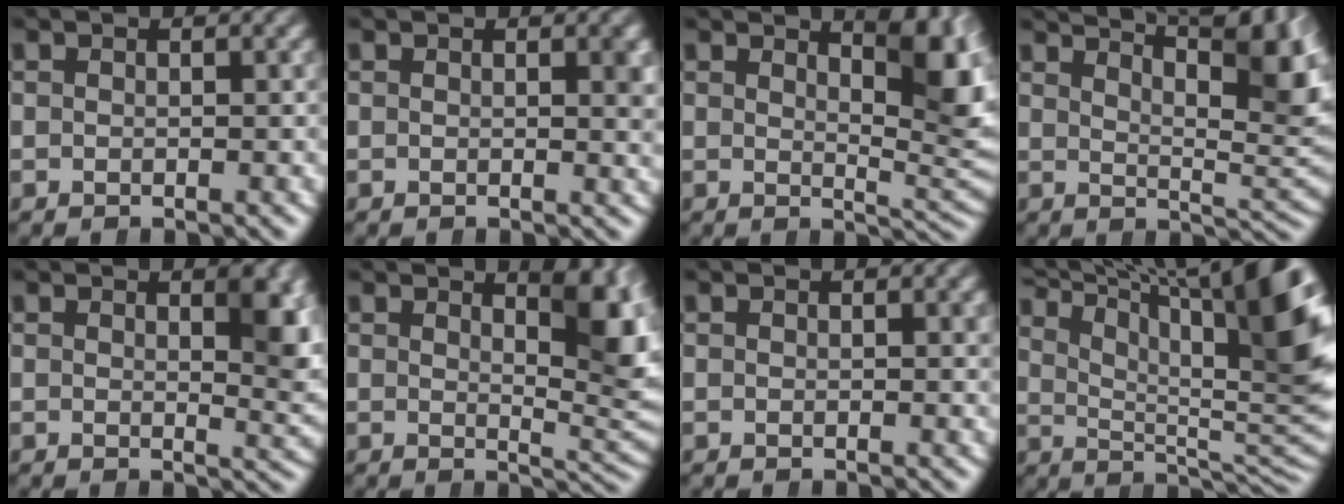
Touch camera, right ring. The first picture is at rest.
{"total": 1.1, "force": [0.4, 0.2, 1.1], "torque": [-0.011, -0.006, 0.005]}
{"total": 7.1, "force": [2.4, 1.9, 6.4], "torque": [-0.069, -0.018, 0.043]}
{"total": 13.1, "force": [7.2, 4.7, 9.9], "torque": [-0.109, 0.015, 0.104]}
{"total": 3.7, "force": [1.0, 1.1, 3.4], "torque": [-0.034, -0.010, 0.017]}
{"total": 6.3, "force": [2.0, 1.7, 5.7], "torque": [-0.061, -0.019, 0.037]}
{"total": 0.0}
{"total": 16.2, "force": [5.8, 7.5, 13.1], "torque": [-0.158, 0.001, 0.085]}